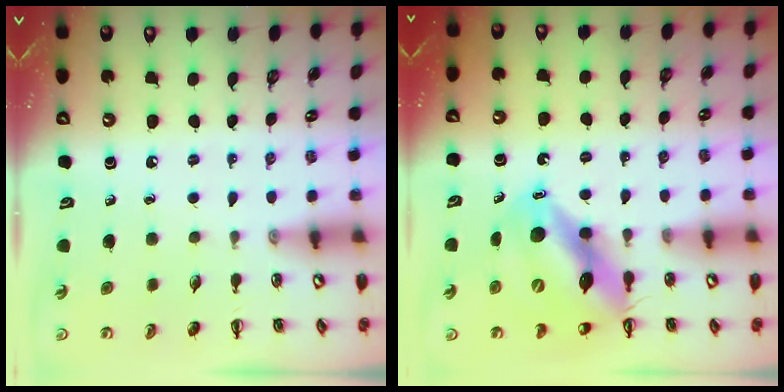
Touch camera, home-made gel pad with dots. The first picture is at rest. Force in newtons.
{"total": 12.9, "press": 12.3, "slide": 3.8}